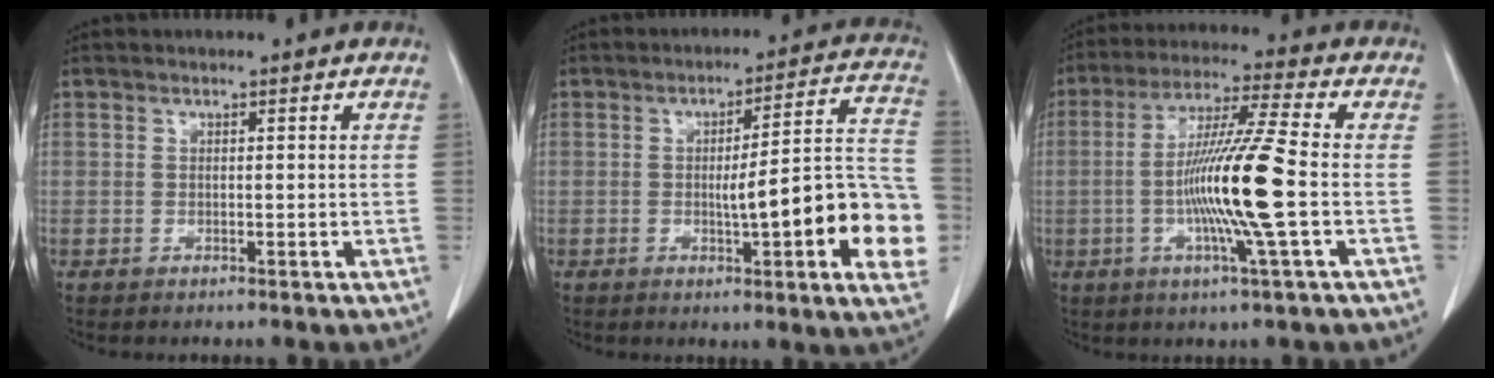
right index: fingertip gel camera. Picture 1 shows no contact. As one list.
[{"total": 17.6, "force": [-3.4, 1.9, 17.1], "torque": [-0.145, 0.025, -0.036]}, {"total": 13.3, "force": [-2.1, -1.3, 13.1], "torque": [-0.247, -0.009, -0.047]}]